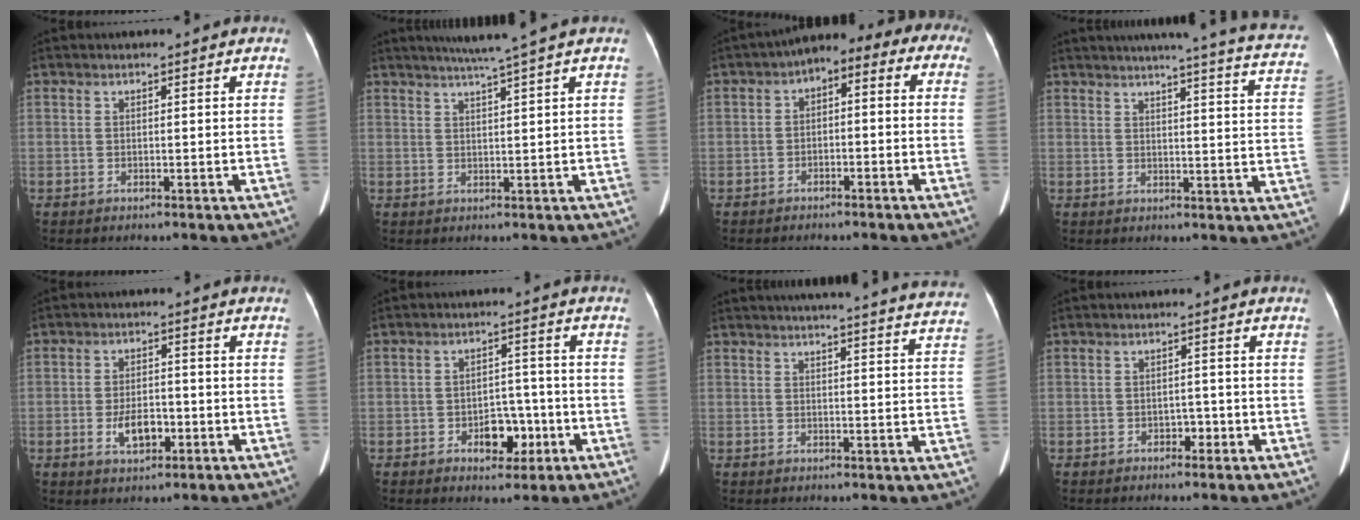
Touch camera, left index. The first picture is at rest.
{"total": 4.9, "force": [3.8, -1.6, 2.7], "torque": [-0.044, 0.003, 0.066]}
{"total": 7.9, "force": [-0.7, 4.8, 6.2], "torque": [-0.067, 0.057, -0.019]}
{"total": 22.5, "force": [19.9, 0.5, 10.4], "torque": [-0.140, -0.048, 0.219]}
{"total": 5.1, "force": [-1.8, 2.6, 3.9], "torque": [-0.078, 0.001, -0.024]}
{"total": 5.4, "force": [-2.3, 3.4, 3.6], "torque": [-0.050, 0.013, -0.027]}
{"total": 26.0, "force": [24.7, 0.8, 8.0], "torque": [-0.111, -0.056, 0.281]}
{"total": 1.6, "force": [-0.9, 1.1, 0.8], "torque": [-0.011, 0.005, -0.010]}